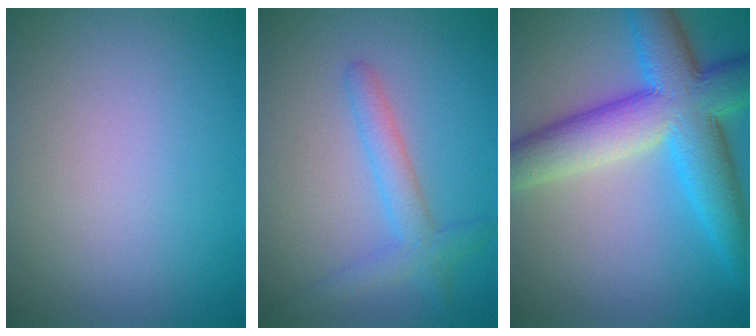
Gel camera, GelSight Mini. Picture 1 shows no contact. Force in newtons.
{"total": 2.8, "press": 2.8, "slide": 0.3}
{"total": 10.5, "press": 10.5, "slide": 0.3}